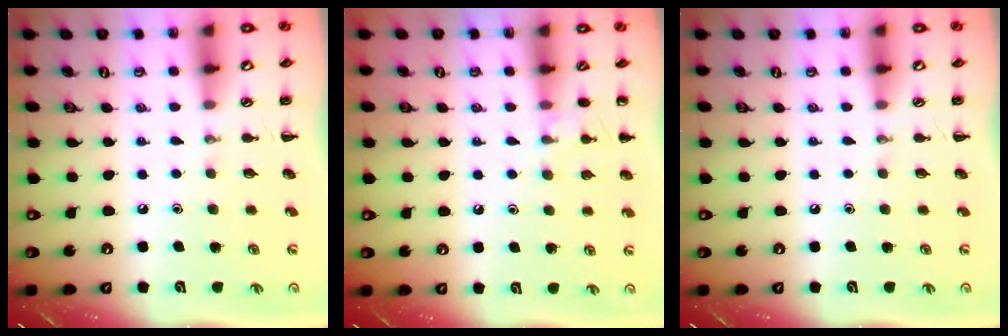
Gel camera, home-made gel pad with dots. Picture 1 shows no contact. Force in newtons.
{"total": 6.5, "press": 6.2, "slide": 2.0}
{"total": 0.0}